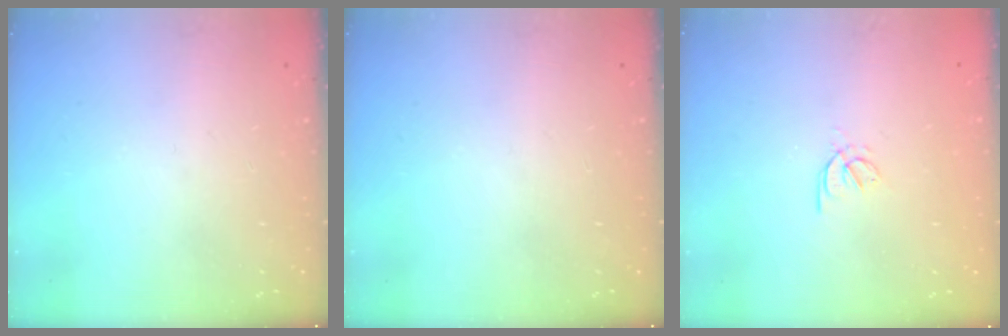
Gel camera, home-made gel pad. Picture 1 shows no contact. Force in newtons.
{"total": 0.0}
{"total": 2.3, "press": 2.3, "slide": 0.6}